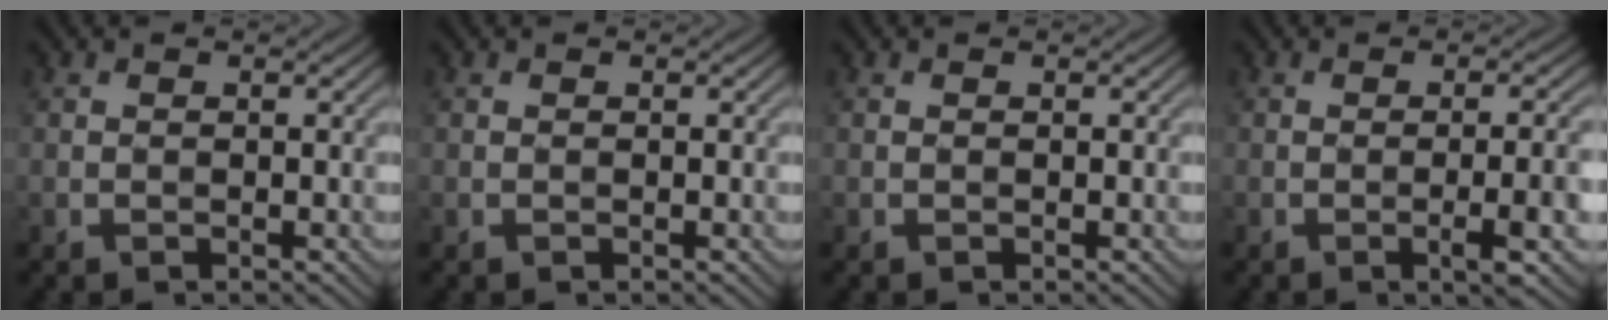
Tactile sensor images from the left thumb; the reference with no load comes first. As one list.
[{"total": 0.0}, {"total": 0.0}, {"total": 5.3, "force": [-1.7, 0.6, 4.9], "torque": [-0.077, 0.004, -0.022]}]